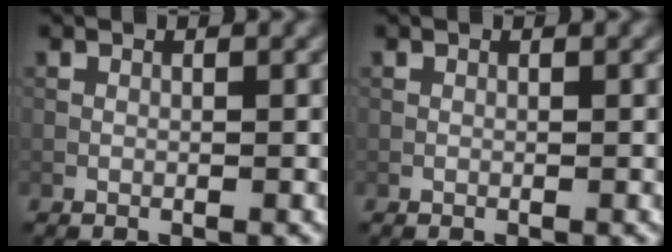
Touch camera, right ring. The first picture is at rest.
{"total": 0.0}